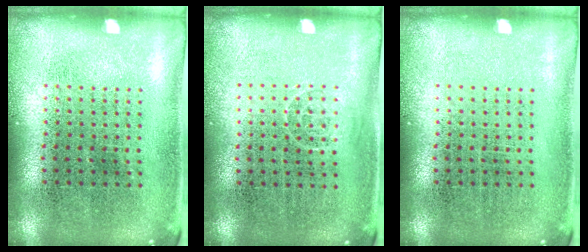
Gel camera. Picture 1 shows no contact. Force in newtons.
{"total": 0.7, "press": 0.5, "slide": 0.5}
{"total": 0.0}